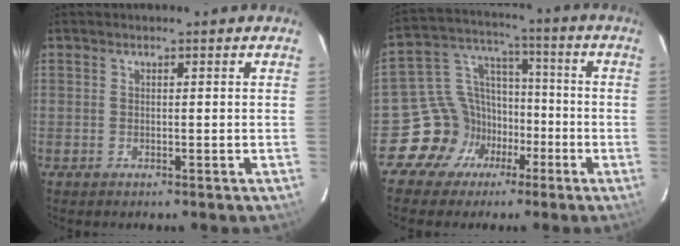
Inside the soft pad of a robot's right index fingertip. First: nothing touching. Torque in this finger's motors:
{"motor_torque": [-0.18, -0.03, -0.83, -0.21]}